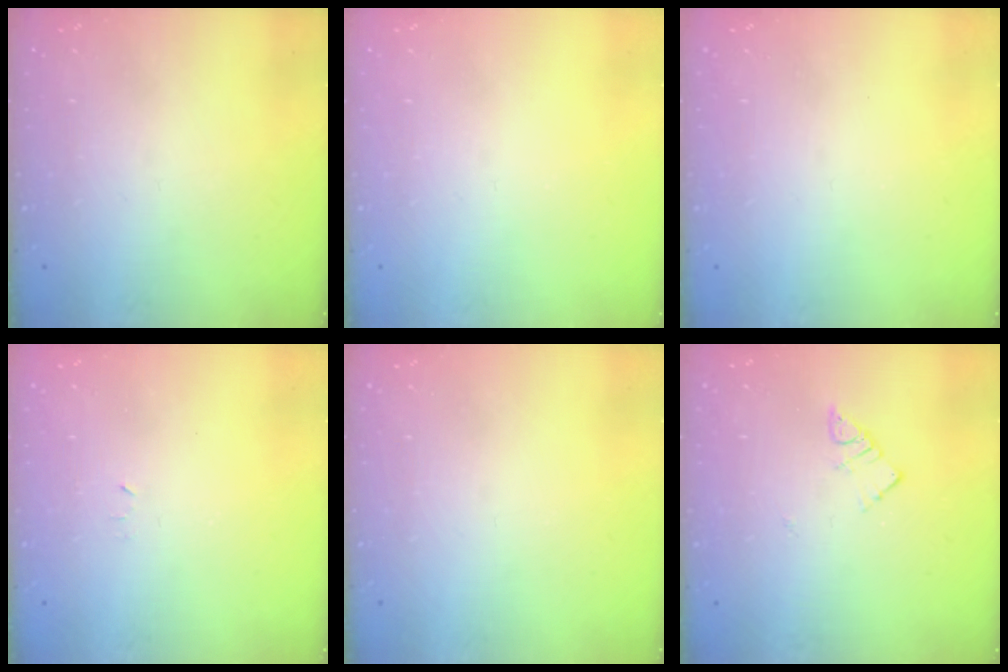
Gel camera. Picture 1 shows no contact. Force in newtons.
{"total": 0.0}
{"total": 0.0}
{"total": 2.4, "press": 2.4, "slide": 0.4}
{"total": 0.0}
{"total": 4.1, "press": 4.0, "slide": 0.5}